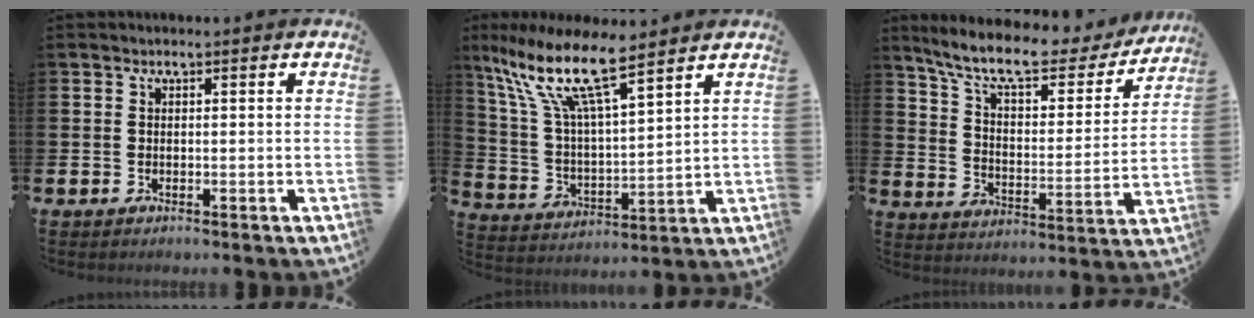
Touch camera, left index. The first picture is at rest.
{"total": 12.0, "force": [9.2, 2.7, 7.2], "torque": [-0.178, -0.043, 0.156]}
{"total": 10.1, "force": [8.7, 2.6, 4.5], "torque": [-0.119, -0.053, 0.147]}